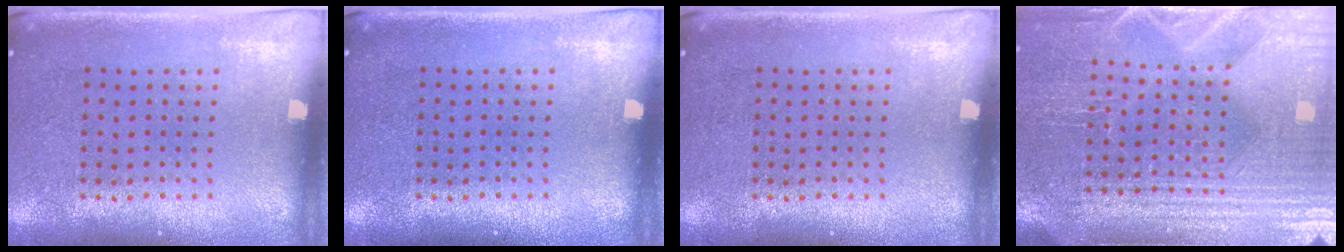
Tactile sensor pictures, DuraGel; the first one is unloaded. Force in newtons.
{"total": 0.0}
{"total": 0.0}
{"total": 4.2, "press": 3.9, "slide": 1.4}